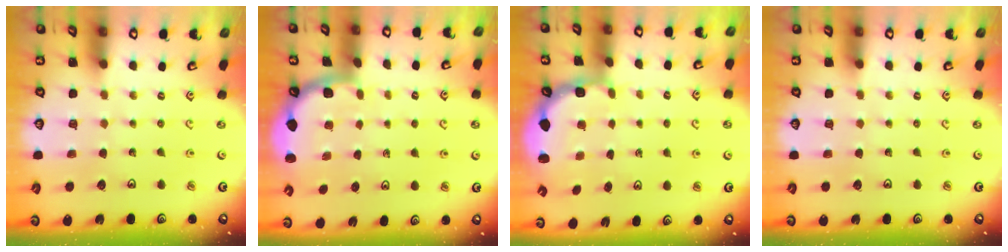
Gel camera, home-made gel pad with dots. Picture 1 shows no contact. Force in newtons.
{"total": 1.9, "press": 1.9, "slide": 0.0}
{"total": 2.5, "press": 1.9, "slide": 1.6}
{"total": 0.0}